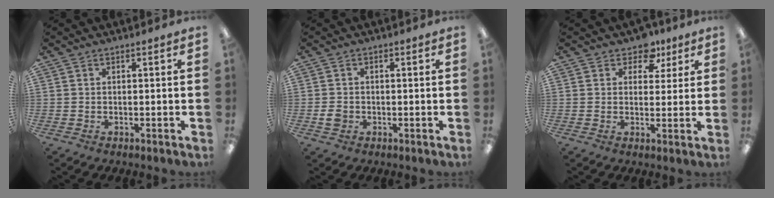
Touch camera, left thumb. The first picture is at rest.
{"total": 2.5, "force": [-0.6, 2.1, 1.1], "torque": [-0.010, 0.001, -0.013]}
{"total": 6.3, "force": [4.2, 4.0, 2.4], "torque": [-0.023, -0.020, 0.072]}